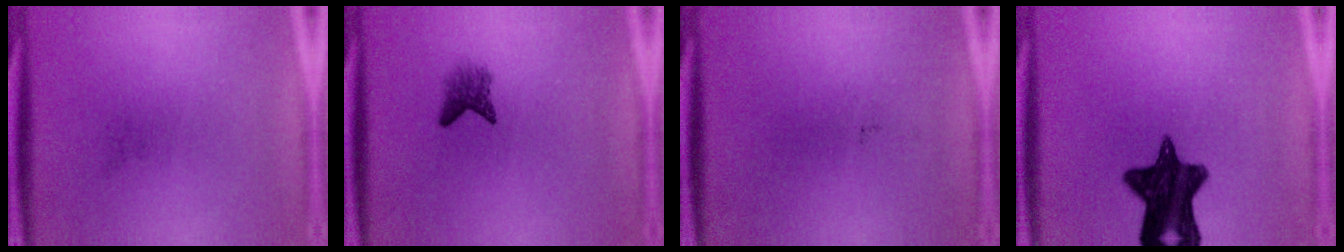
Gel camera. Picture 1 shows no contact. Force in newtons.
{"total": 2.3}
{"total": 0.0}
{"total": 13.2}